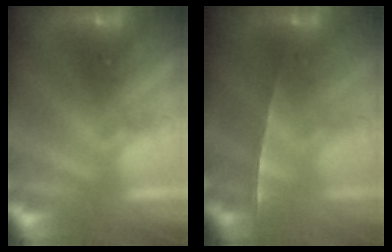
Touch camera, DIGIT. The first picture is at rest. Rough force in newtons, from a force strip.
{"total": 1.6}